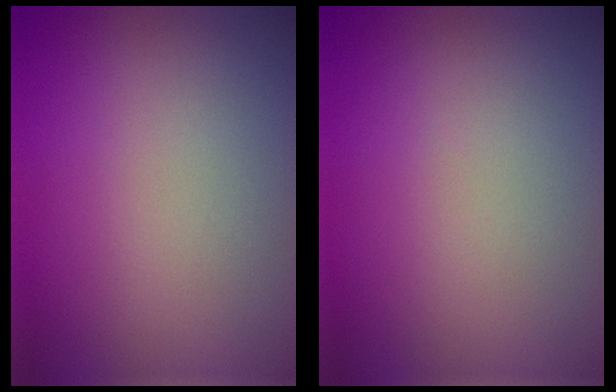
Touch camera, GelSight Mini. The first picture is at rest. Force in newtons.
{"total": 0.0}